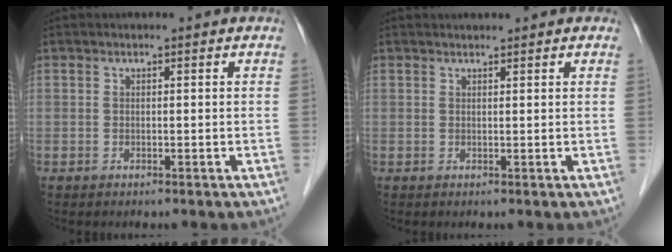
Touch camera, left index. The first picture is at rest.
{"total": 1.5, "force": [1.4, 0.2, 0.4], "torque": [-0.008, 0.011, 0.023]}